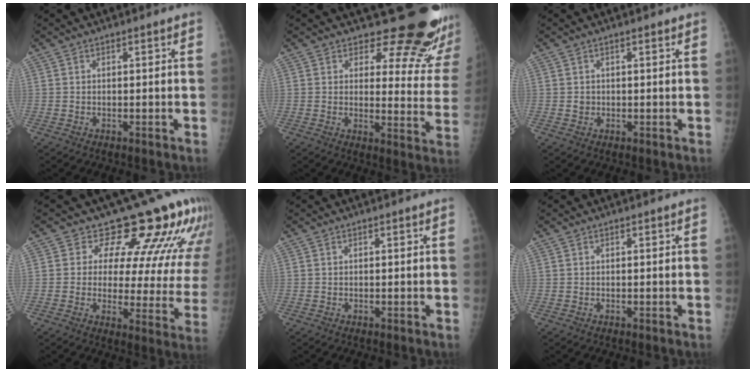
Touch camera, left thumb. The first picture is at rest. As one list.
[{"total": 16.8, "force": [14.9, 5.4, 5.4], "torque": [-0.013, -0.144, 0.162]}, {"total": 1.0, "force": [0.3, 0.9, 0.4], "torque": [0.002, 0.000, 0.005]}, {"total": 16.2, "force": [12.8, 6.4, 7.7], "torque": [-0.043, -0.077, 0.137]}, {"total": 0.0}, {"total": 0.0}]